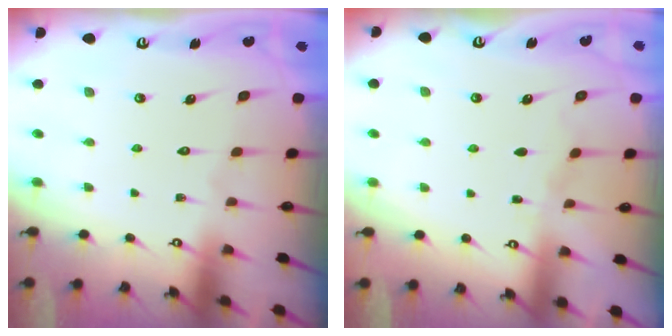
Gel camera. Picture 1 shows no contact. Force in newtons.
{"total": 3.4, "press": 3.4, "slide": 0.5}